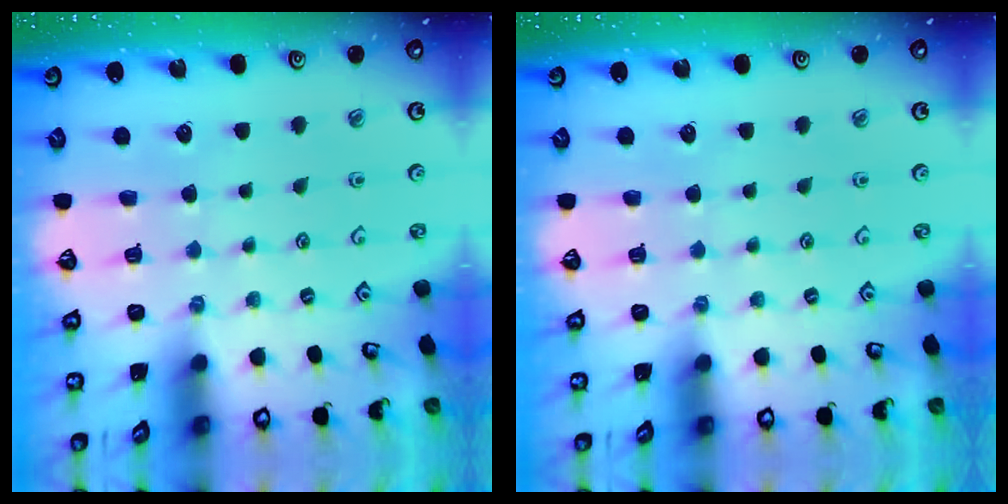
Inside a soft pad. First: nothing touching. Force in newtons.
{"total": 0.0}